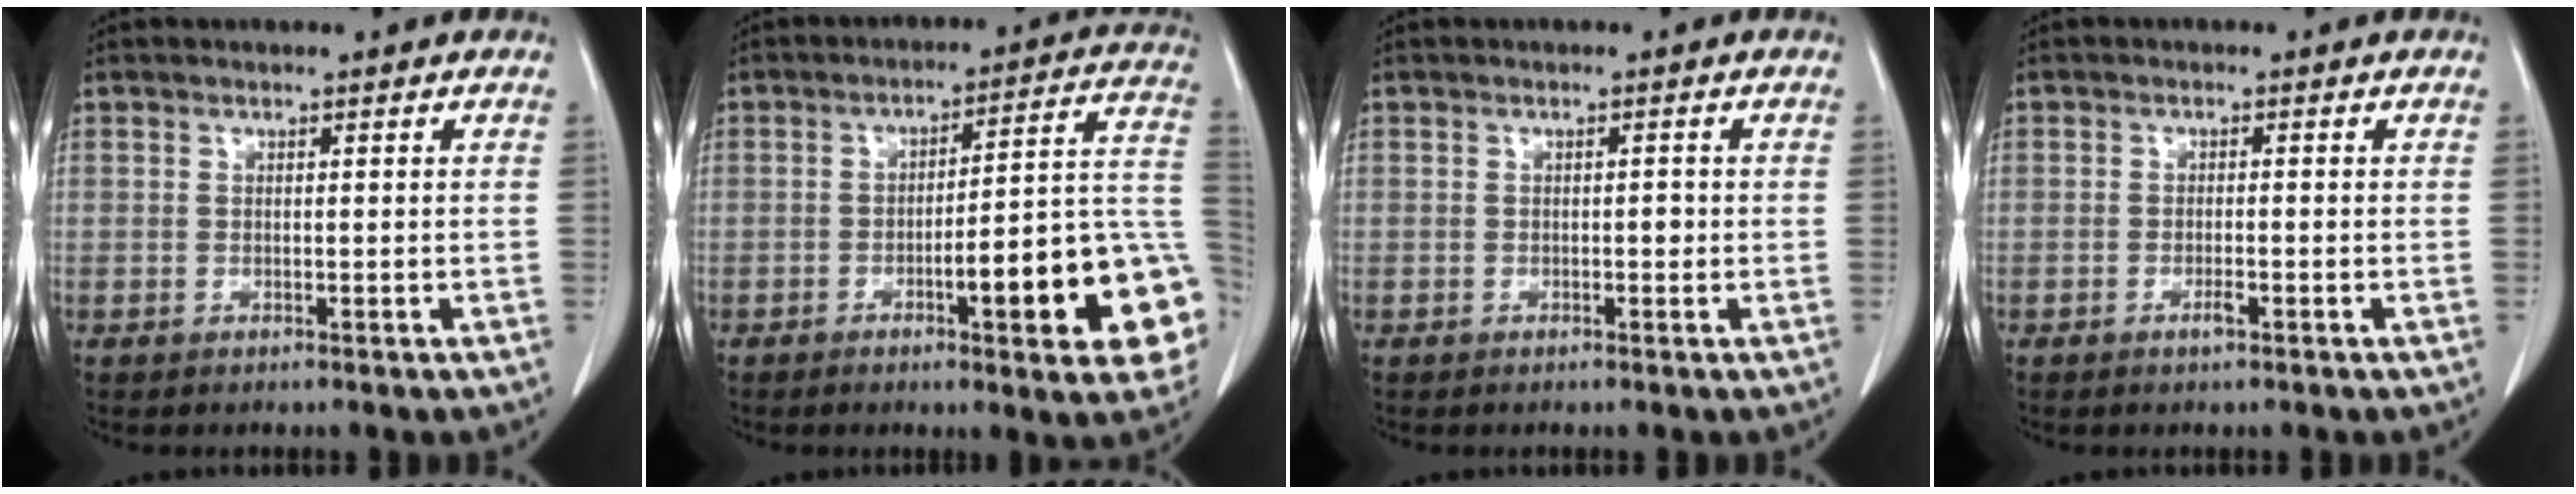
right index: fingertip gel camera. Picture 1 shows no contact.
{"total": 17.3, "force": [-5.4, 2.3, 16.2], "torque": [-0.126, 0.031, -0.062]}
{"total": 0.9, "force": [-0.1, 0.5, 0.8], "torque": [-0.009, 0.002, -0.002]}
{"total": 1.4, "force": [-0.8, 0.2, 1.2], "torque": [-0.022, -0.001, -0.013]}